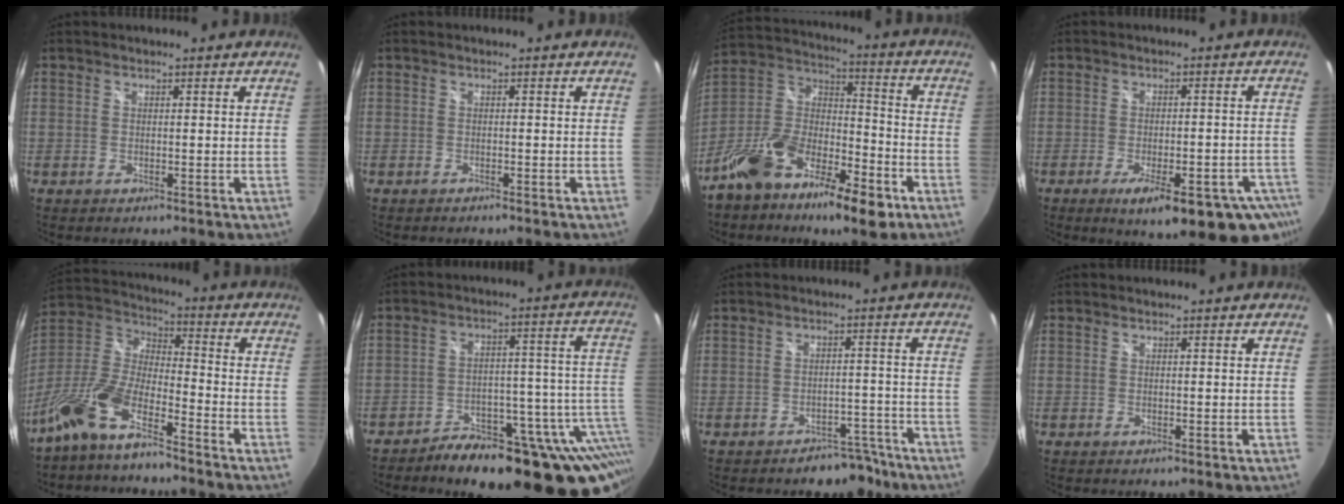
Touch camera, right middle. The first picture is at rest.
{"total": 0.7, "force": [-0.7, 0.2, 0.3], "torque": [-0.006, -0.002, -0.013]}
{"total": 17.8, "force": [-9.9, 7.3, 12.8], "torque": [-0.242, -0.006, -0.177]}
{"total": 17.4, "force": [-11.3, 4.9, 12.2], "torque": [-0.164, -0.040, -0.144]}
{"total": 13.2, "force": [-9.6, 3.2, 8.5], "torque": [-0.184, -0.005, -0.193]}
{"total": 22.6, "force": [-14.2, 8.8, 15.1], "torque": [-0.177, -0.007, -0.187]}
{"total": 6.2, "force": [-5.1, 3.3, 1.3], "torque": [-0.020, 0.024, -0.059]}
{"total": 0.0}